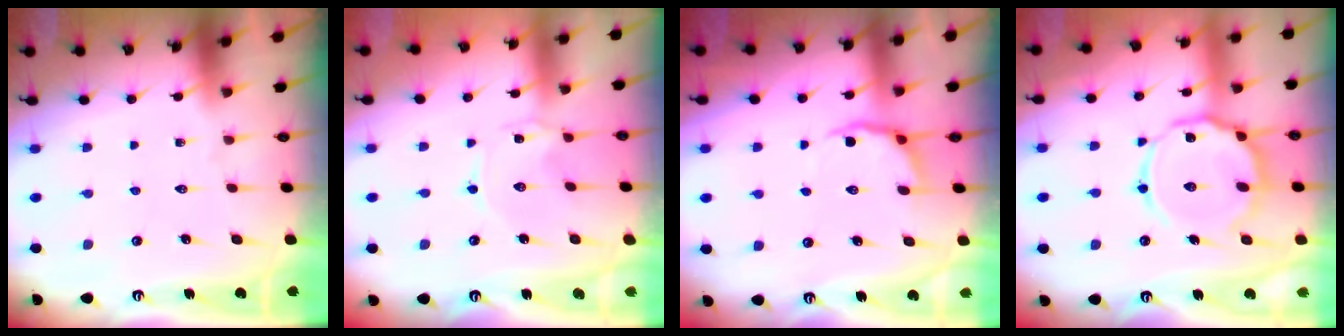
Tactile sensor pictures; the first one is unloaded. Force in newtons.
{"total": 0.6, "press": 0.6, "slide": 0.1}
{"total": 3.6, "press": 2.8, "slide": 2.3}
{"total": 14.3, "press": 14.2, "slide": 1.4}